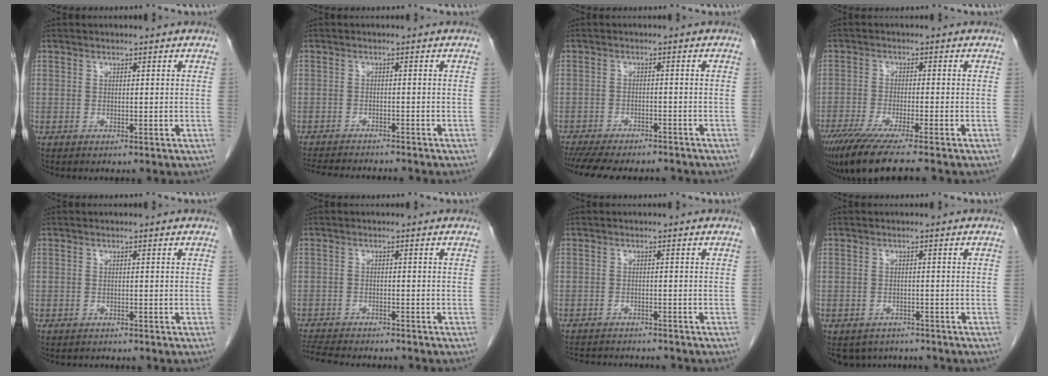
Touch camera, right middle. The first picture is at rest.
{"total": 9.4, "force": [-8.8, 1.0, 3.3], "torque": [-0.047, -0.008, -0.125]}
{"total": 13.8, "force": [-12.2, 3.3, 5.6], "torque": [-0.110, -0.010, -0.165]}
{"total": 10.6, "force": [-8.4, -0.2, 6.5], "torque": [-0.096, -0.030, -0.136]}
{"total": 0.7, "force": [-0.6, 0.2, -0.1], "torque": [-0.006, -0.002, -0.012]}
{"total": 8.9, "force": [-8.2, 1.3, 3.3], "torque": [-0.054, -0.010, -0.127]}
{"total": 8.6, "force": [-8.1, 1.6, 2.4], "torque": [-0.038, 0.000, -0.110]}
{"total": 4.8, "force": [-4.2, 2.3, 0.3], "torque": [0.007, 0.001, -0.055]}